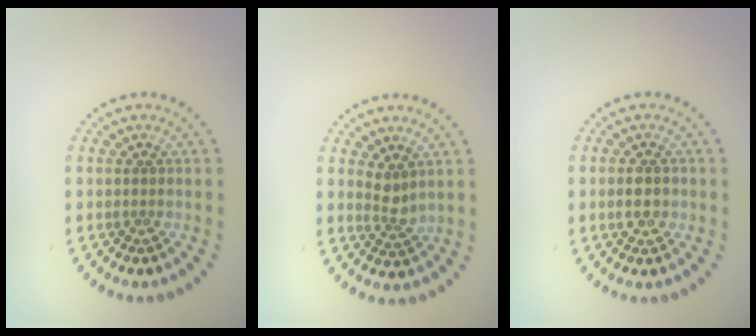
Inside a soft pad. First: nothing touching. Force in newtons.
{"total": 1.9, "press": 1.4, "slide": 1.2}
{"total": 2.4, "press": 2.4, "slide": 0.0}